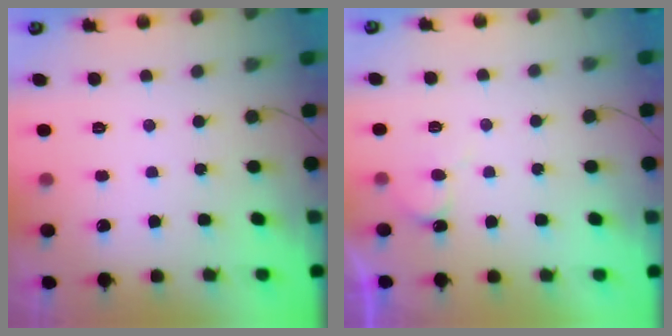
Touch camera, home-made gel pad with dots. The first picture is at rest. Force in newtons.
{"total": 5.4, "press": 5.4, "slide": 0.5}